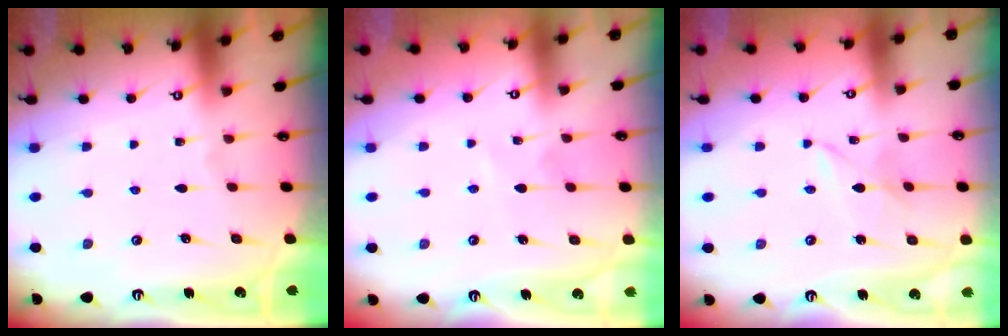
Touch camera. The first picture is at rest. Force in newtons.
{"total": 2.2, "press": 2.1, "slide": 0.3}
{"total": 1.9, "press": 1.9, "slide": 0.3}